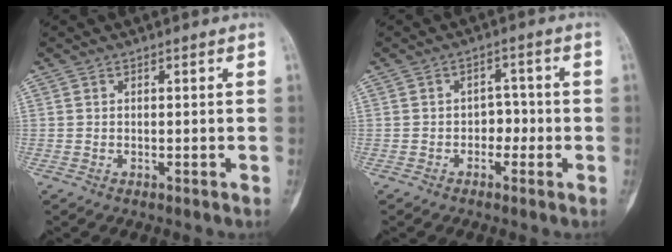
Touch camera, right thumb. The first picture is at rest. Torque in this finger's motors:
{"motor_torque": [-0.37, 0.38, -0.01, 0.05, -0.11]}